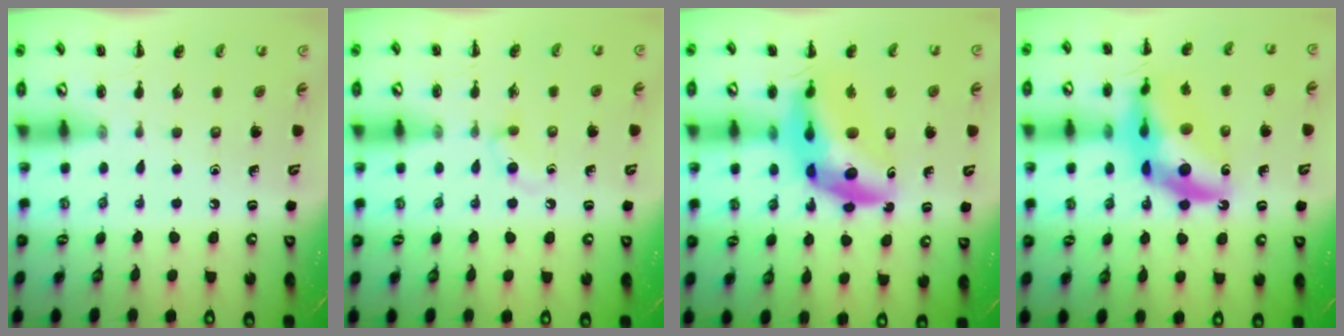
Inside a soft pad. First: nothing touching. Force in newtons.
{"total": 2.9, "press": 2.6, "slide": 1.3}
{"total": 15.4, "press": 14.8, "slide": 4.2}
{"total": 19.1, "press": 18.5, "slide": 4.4}